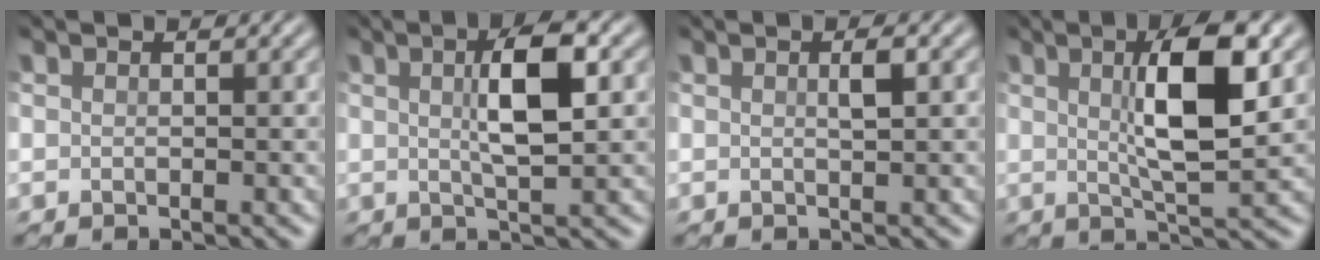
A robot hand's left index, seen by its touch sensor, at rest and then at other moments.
{"total": 4.9, "force": [1.2, 1.0, 4.6], "torque": [-0.087, 0.010, 0.019]}
{"total": 1.5, "force": [0.3, 0.3, 1.4], "torque": [-0.029, 0.001, 0.008]}
{"total": 6.9, "force": [1.7, 1.2, 6.6], "torque": [-0.108, 0.009, 0.027]}